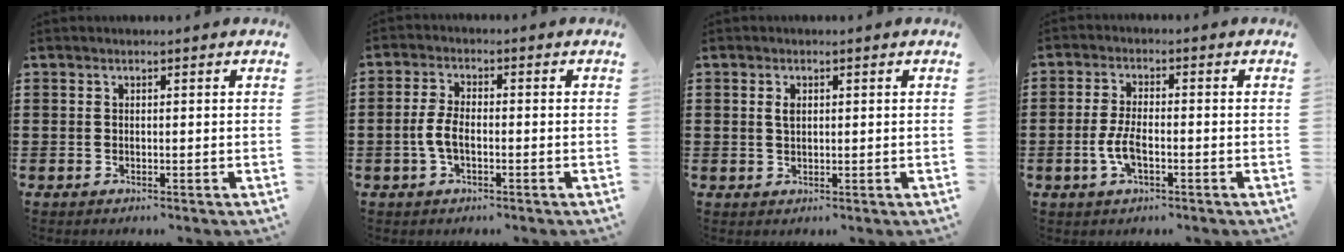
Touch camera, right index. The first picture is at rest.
{"total": 3.9, "force": [-1.0, 1.8, 3.3], "torque": [-0.087, -0.005, -0.027]}
{"total": 1.6, "force": [0.5, 0.8, 1.3], "torque": [-0.029, 0.006, 0.008]}
{"total": 4.7, "force": [-1.4, 1.9, 4.1], "torque": [-0.098, -0.004, -0.032]}